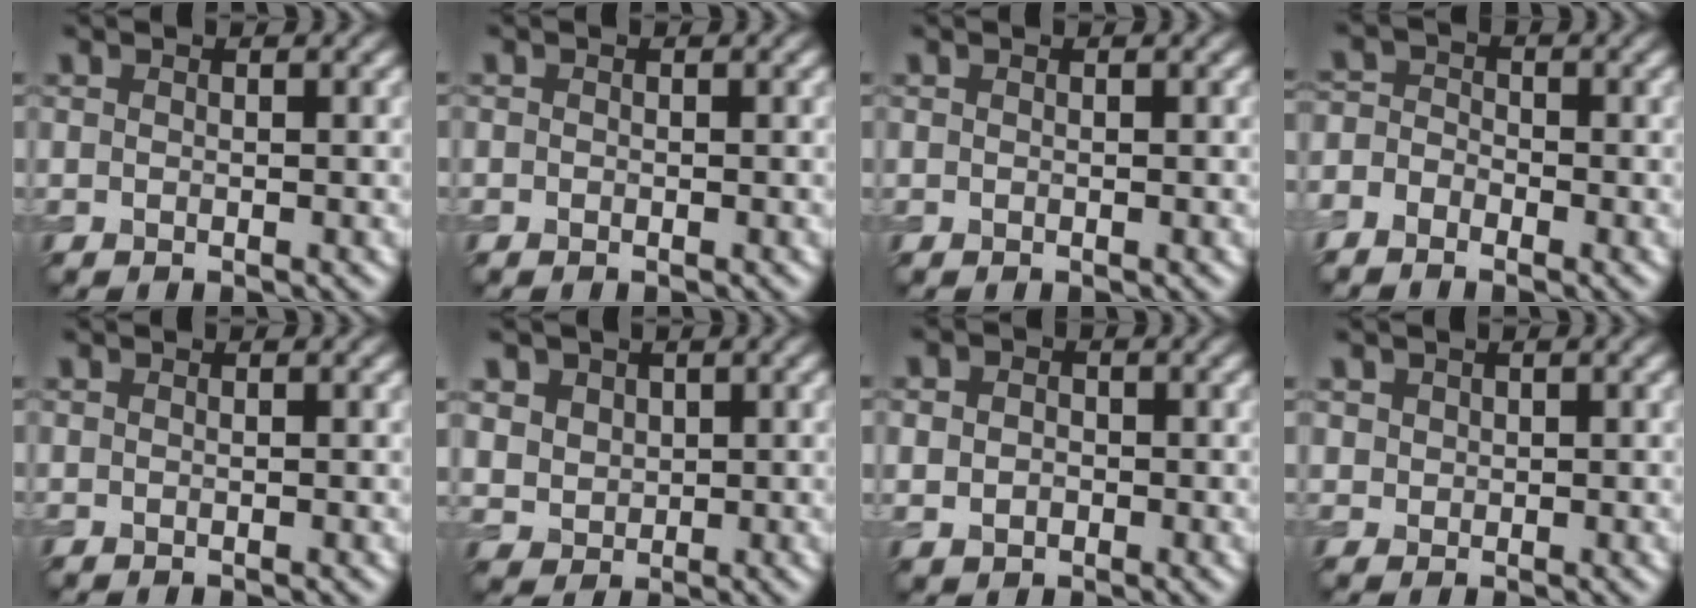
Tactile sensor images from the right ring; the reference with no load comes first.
{"total": 0.0}
{"total": 0.0}
{"total": 2.5, "force": [-1.7, 1.6, 0.8], "torque": [-0.009, 0.006, -0.042]}
{"total": 0.0}
{"total": 4.4, "force": [2.0, 3.6, 1.6], "torque": [-0.058, 0.005, 0.040]}
{"total": 2.5, "force": [0.0, 2.1, 1.3], "torque": [-0.018, 0.001, -0.009]}
{"total": 1.0, "force": [0.5, 0.9, 0.1], "torque": [0.001, -0.004, 0.013]}